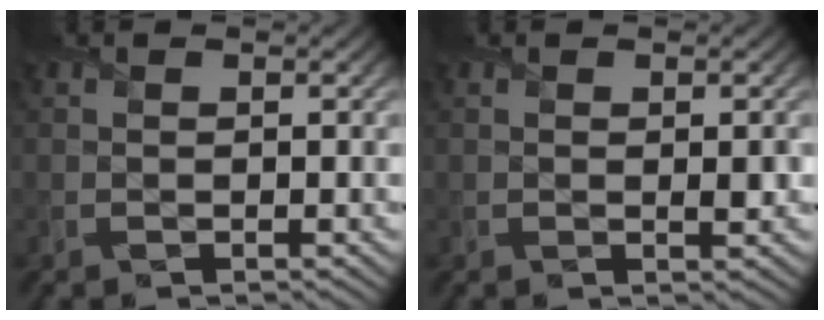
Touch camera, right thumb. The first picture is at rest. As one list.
[{"total": 1.0, "force": [-0.1, 0.5, 0.8], "torque": [-0.007, -0.007, 0.000]}]